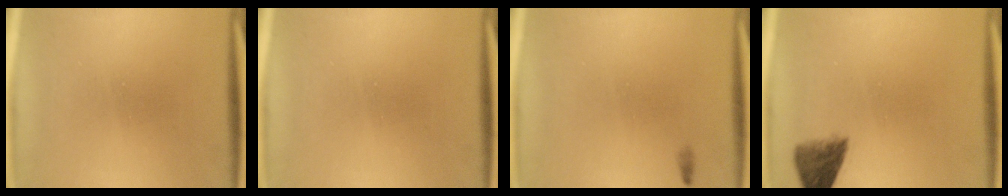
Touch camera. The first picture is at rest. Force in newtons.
{"total": 0.0}
{"total": 0.5}
{"total": 5.0}